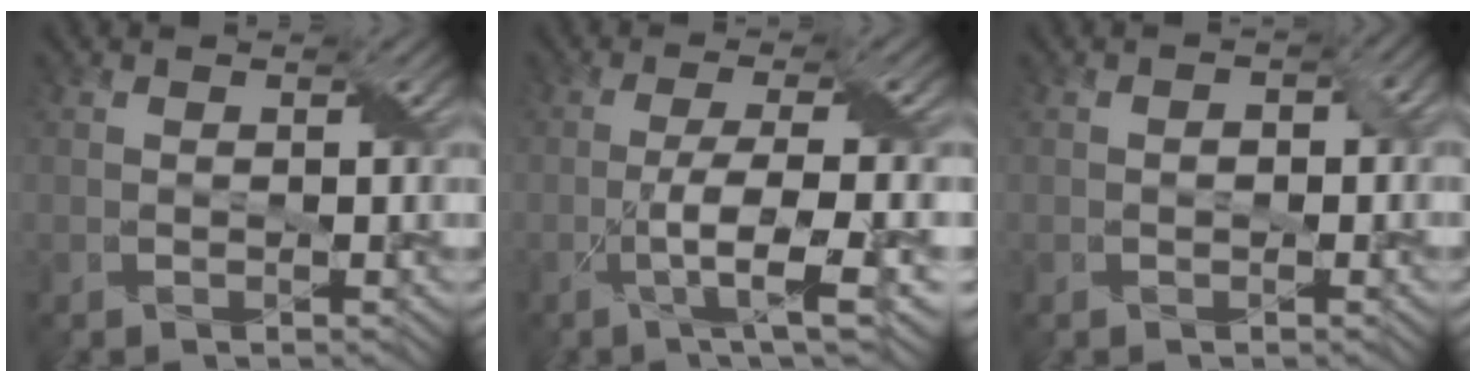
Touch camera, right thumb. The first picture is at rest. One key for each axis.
{"total": 7.4, "fx": -2.1, "fy": 1.1, "fz": 7.0, "tx": -0.127, "ty": 0.009, "tz": -0.041}
{"total": 1.9, "fx": -0.2, "fy": 1.1, "fz": 1.5, "tx": -0.024, "ty": -0.001, "tz": -0.004}